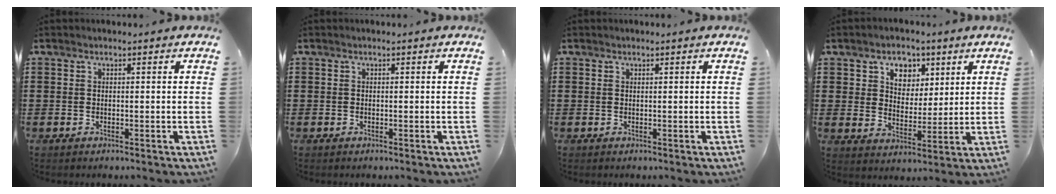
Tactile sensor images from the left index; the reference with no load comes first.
{"total": 0.0}
{"total": 0.0}
{"total": 5.5, "force": [3.3, 4.1, 1.8], "torque": [-0.035, 0.005, 0.053]}